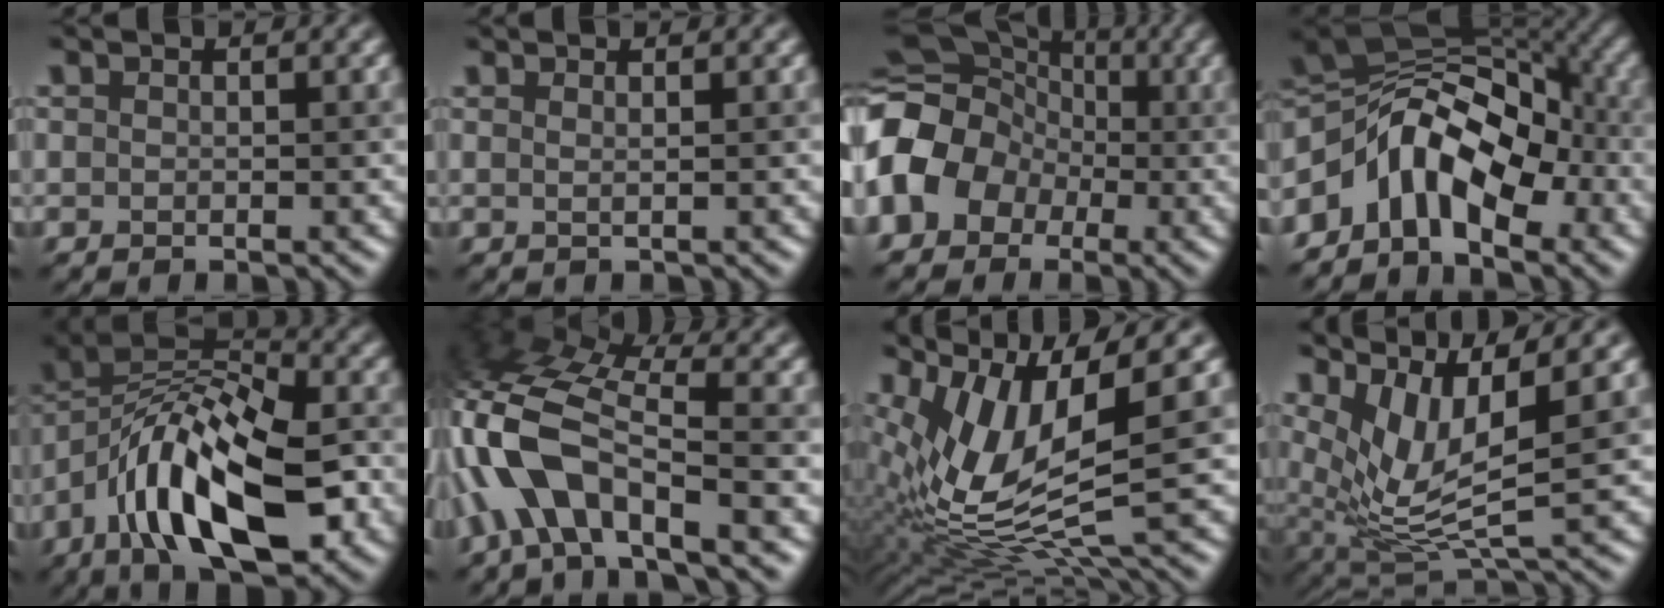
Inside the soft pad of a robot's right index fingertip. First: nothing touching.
{"total": 1.0, "force": [0.3, 0.5, 0.8], "torque": [-0.003, 0.000, -0.005]}
{"total": 10.9, "force": [-1.9, 9.6, 4.9], "torque": [-0.086, 0.000, -0.069]}
{"total": 8.5, "force": [-3.0, 4.8, 6.3], "torque": [-0.084, 0.022, -0.066]}
{"total": 12.4, "force": [-4.5, 5.3, 10.3], "torque": [-0.156, 0.023, -0.081]}
{"total": 9.6, "force": [-2.9, 4.4, 8.0], "torque": [-0.161, 0.023, -0.066]}
{"total": 11.8, "force": [1.1, 3.4, 11.2], "torque": [-0.227, -0.005, 0.035]}
{"total": 6.3, "force": [2.5, 1.7, 5.5], "torque": [-0.113, -0.002, 0.054]}